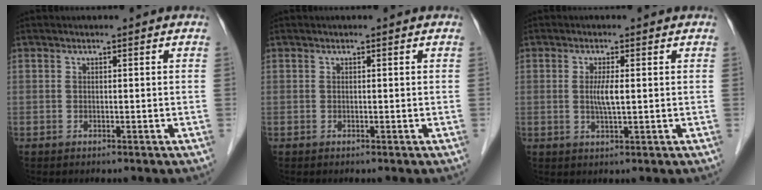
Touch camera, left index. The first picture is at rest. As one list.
[{"total": 0.0}, {"total": 3.0, "force": [0.3, 0.2, 3.0], "torque": [-0.061, -0.003, 0.005]}]